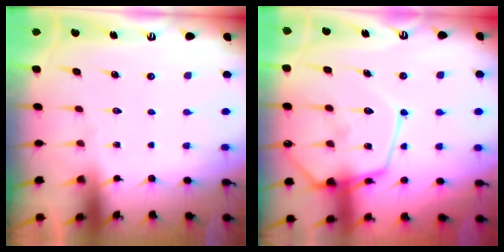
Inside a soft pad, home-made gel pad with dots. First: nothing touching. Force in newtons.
{"total": 17.5, "press": 17.4, "slide": 1.5}